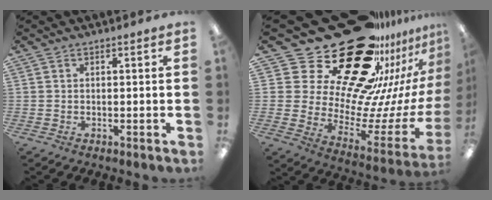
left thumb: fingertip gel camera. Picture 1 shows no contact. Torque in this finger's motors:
{"motor_torque": [0.55, 0.91, 1.07, -1.70, 0.01]}